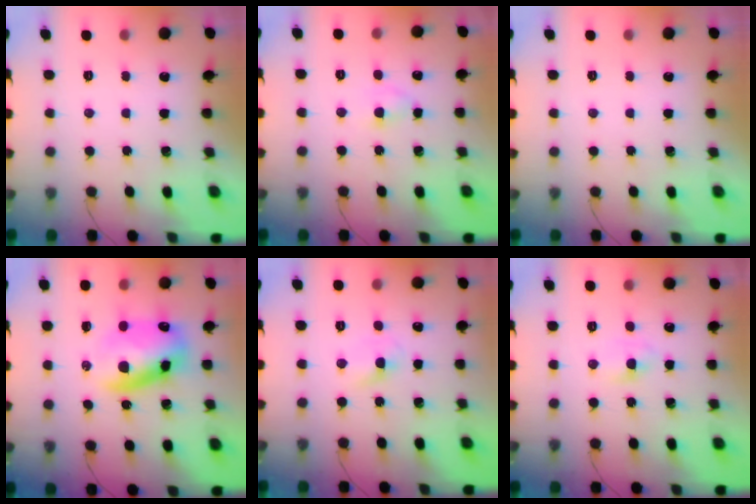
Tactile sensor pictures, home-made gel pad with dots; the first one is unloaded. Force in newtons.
{"total": 2.6, "press": 2.4, "slide": 1.1}
{"total": 0.0}
{"total": 11.0, "press": 10.7, "slide": 2.7}
{"total": 2.6, "press": 2.4, "slide": 1.1}
{"total": 2.0, "press": 1.8, "slide": 0.9}